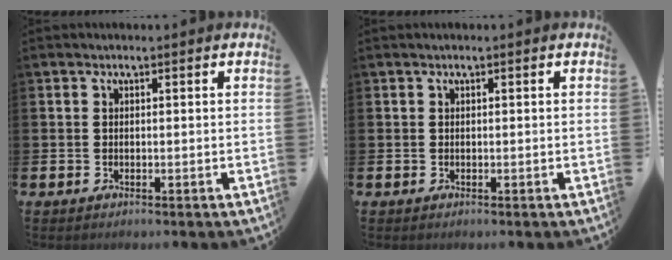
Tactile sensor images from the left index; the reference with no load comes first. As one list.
[{"total": 0.0}]